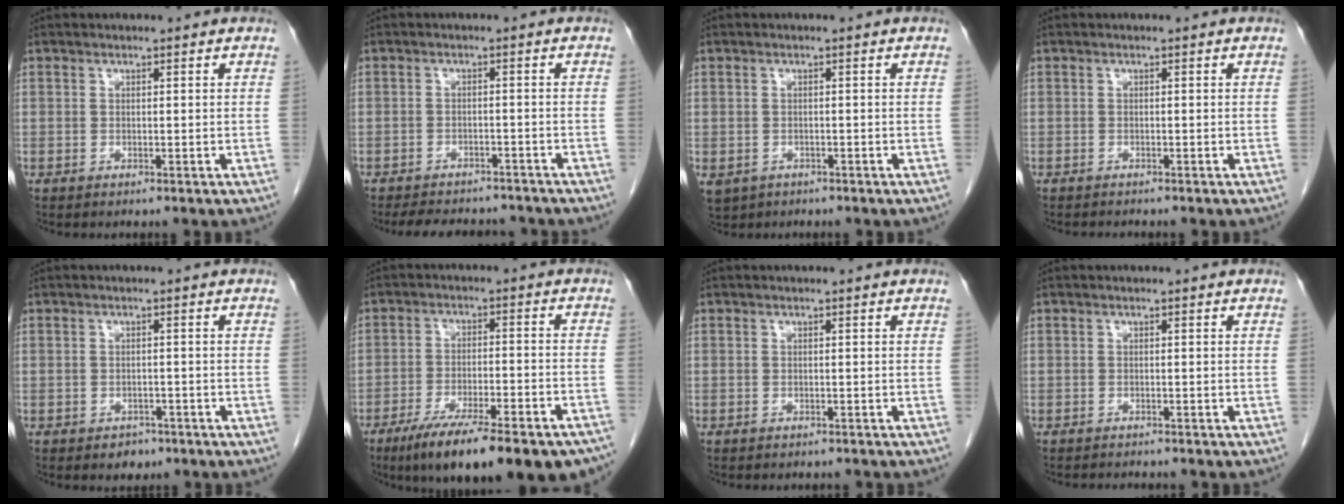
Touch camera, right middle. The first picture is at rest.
{"total": 11.1, "force": [-9.9, 3.6, 3.5], "torque": [-0.061, 0.006, -0.123]}
{"total": 7.2, "force": [-3.7, 5.6, 2.6], "torque": [-0.070, -0.006, -0.049]}
{"total": 1.5, "force": [-1.5, 0.2, 0.4], "torque": [-0.010, -0.004, -0.020]}
{"total": 2.3, "force": [-1.5, 1.6, 0.8], "torque": [-0.011, 0.004, -0.015]}
{"total": 22.2, "force": [-17.1, 4.1, 13.5], "torque": [-0.144, -0.007, -0.242]}
{"total": 2.4, "force": [-2.2, 0.8, 0.6], "torque": [-0.013, -0.003, -0.026]}
{"total": 2.7, "force": [-2.6, 0.4, 0.6], "torque": [-0.007, -0.006, -0.035]}